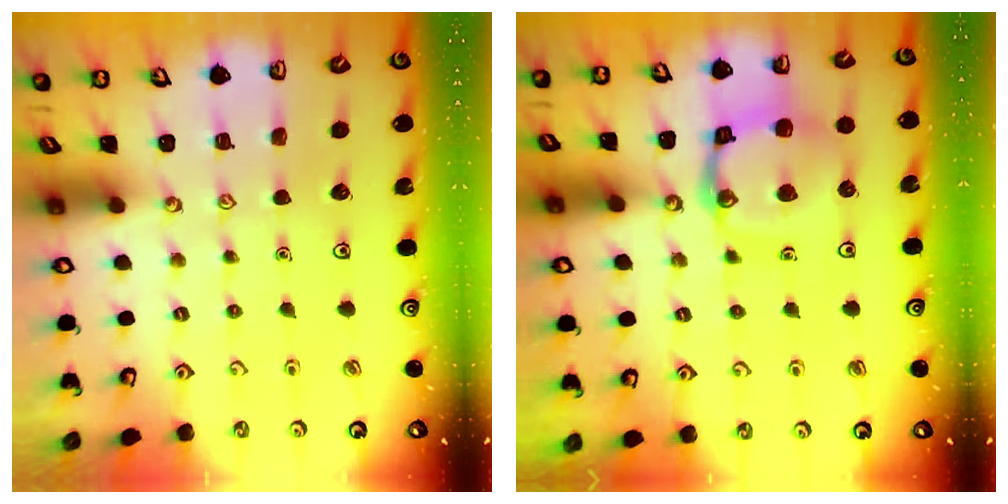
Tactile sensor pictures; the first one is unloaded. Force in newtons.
{"total": 14.3, "press": 14.2, "slide": 1.4}